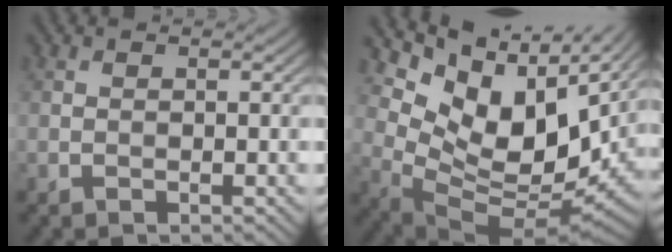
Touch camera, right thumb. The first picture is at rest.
{"total": 14.0, "force": [7.3, 7.1, 9.7], "torque": [-0.200, 0.010, 0.145]}